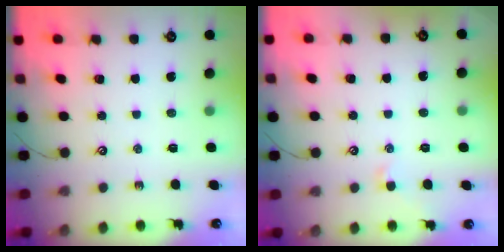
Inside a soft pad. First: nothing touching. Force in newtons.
{"total": 0.0}